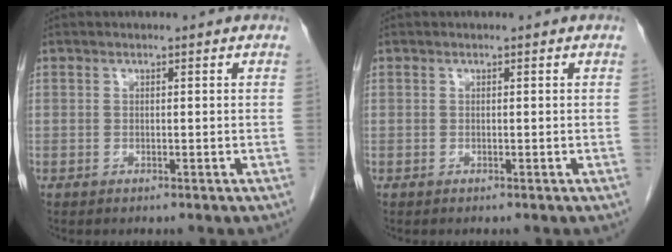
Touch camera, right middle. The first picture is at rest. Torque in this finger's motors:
{"motor_torque": [-0.13, -0.40, 0.00, 0.00]}